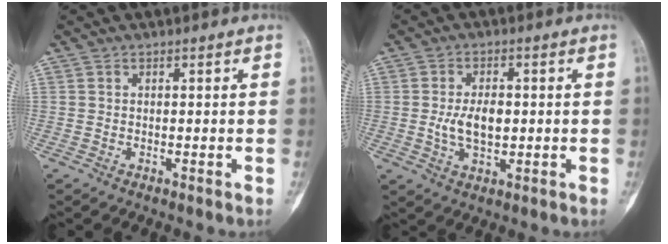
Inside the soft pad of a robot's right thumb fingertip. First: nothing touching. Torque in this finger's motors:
{"motor_torque": [1.15, 1.03, 0.48, -0.59, 0.22]}